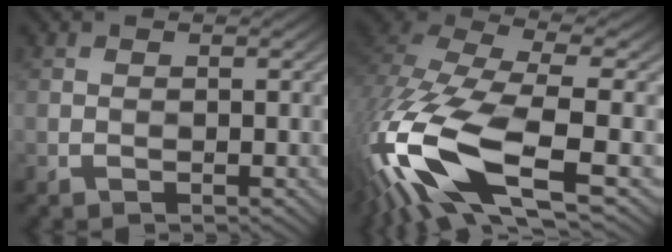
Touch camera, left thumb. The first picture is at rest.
{"total": 17.0, "force": [-4.8, 7.3, 14.6], "torque": [-0.369, -0.033, -0.091]}